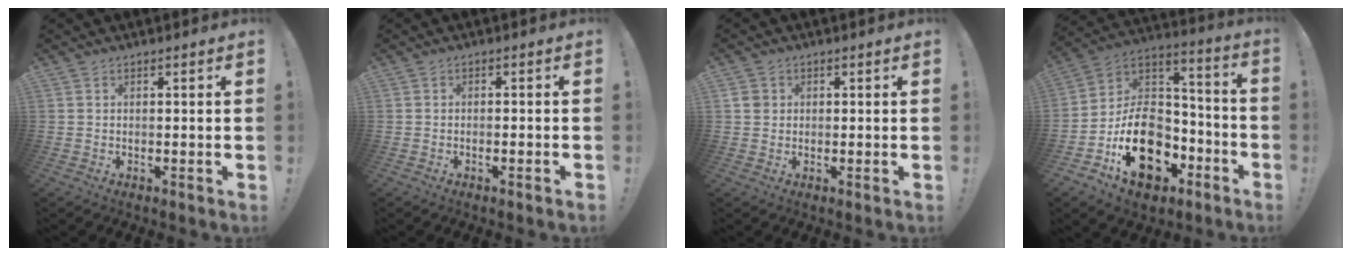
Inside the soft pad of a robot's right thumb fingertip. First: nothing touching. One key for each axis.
{"total": 1.5, "fx": -1.2, "fy": -0.1, "fz": 0.8, "tx": -0.015, "ty": 0.003, "tz": -0.021}
{"total": 2.8, "fx": 0.5, "fy": 2.5, "fz": 0.9, "tx": -0.015, "ty": 0.007, "tz": 0.011}
{"total": 21.0, "fx": -8.5, "fy": 15.2, "fz": 11.7, "tx": -0.169, "ty": 0.052, "tz": -0.125}